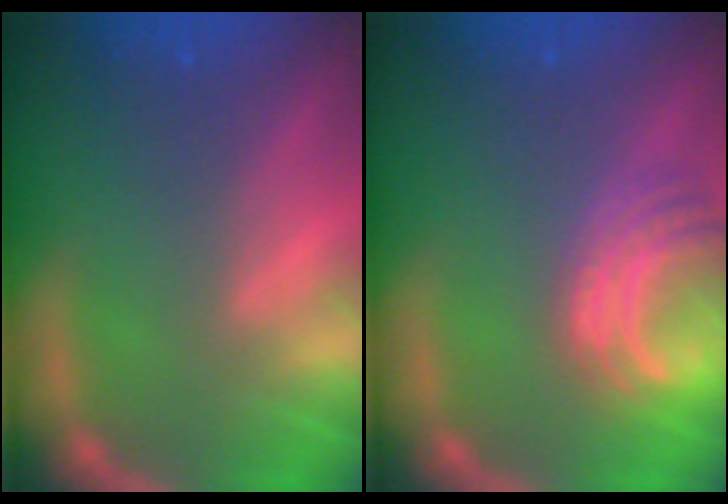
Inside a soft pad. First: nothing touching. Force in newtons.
{"total": 5.5}